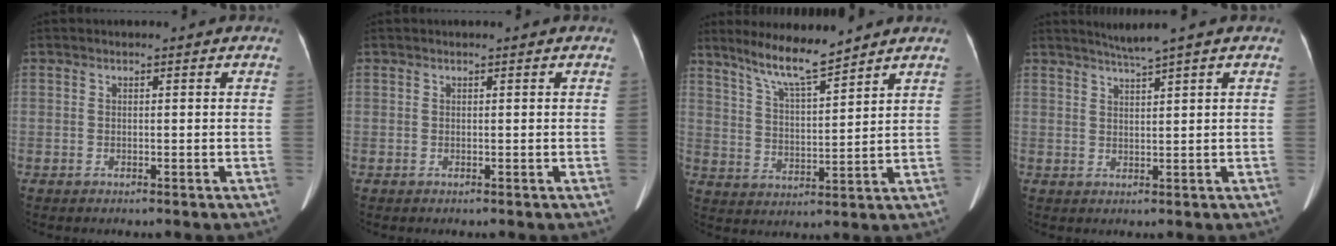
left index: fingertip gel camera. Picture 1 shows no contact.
{"total": 0.0}
{"total": 8.4, "force": [7.1, 0.0, 4.3], "torque": [-0.084, -0.002, 0.134]}
{"total": 3.0, "force": [2.4, -1.2, 1.4], "torque": [-0.030, -0.002, 0.050]}